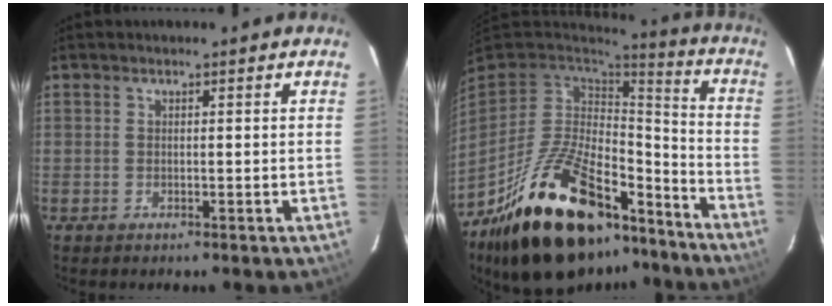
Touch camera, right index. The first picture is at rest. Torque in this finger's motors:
{"motor_torque": [0.23, -0.37, 0.00, -0.16]}